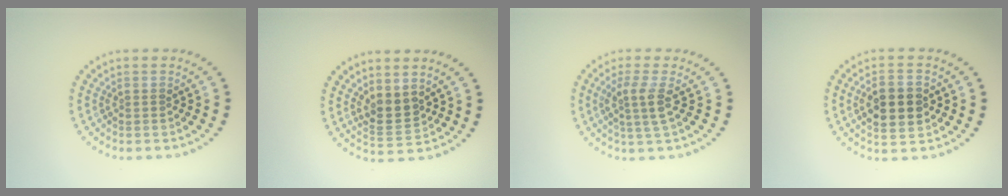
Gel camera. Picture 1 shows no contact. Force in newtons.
{"total": 2.6, "press": 2.2, "slide": 1.2}
{"total": 2.6, "press": 2.1, "slide": 1.5}
{"total": 4.6, "press": 4.6, "slide": 0.2}